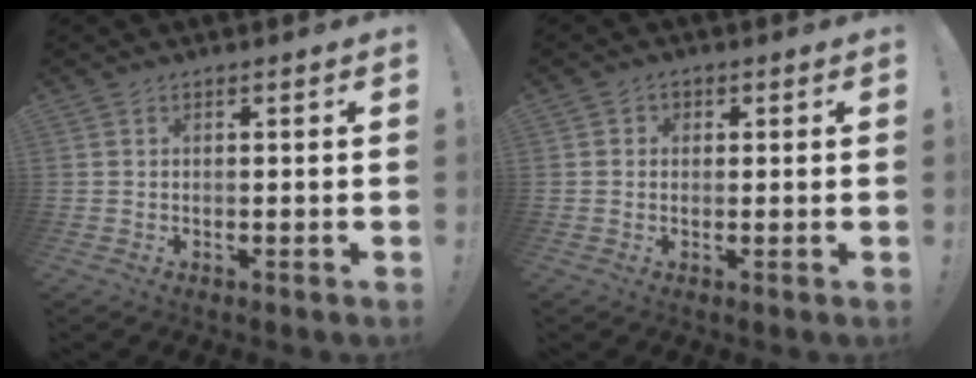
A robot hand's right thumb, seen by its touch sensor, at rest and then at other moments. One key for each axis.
{"total": 2.0, "fx": -0.2, "fy": 1.8, "fz": 0.6, "tx": -0.003, "ty": 0.002, "tz": -0.004}